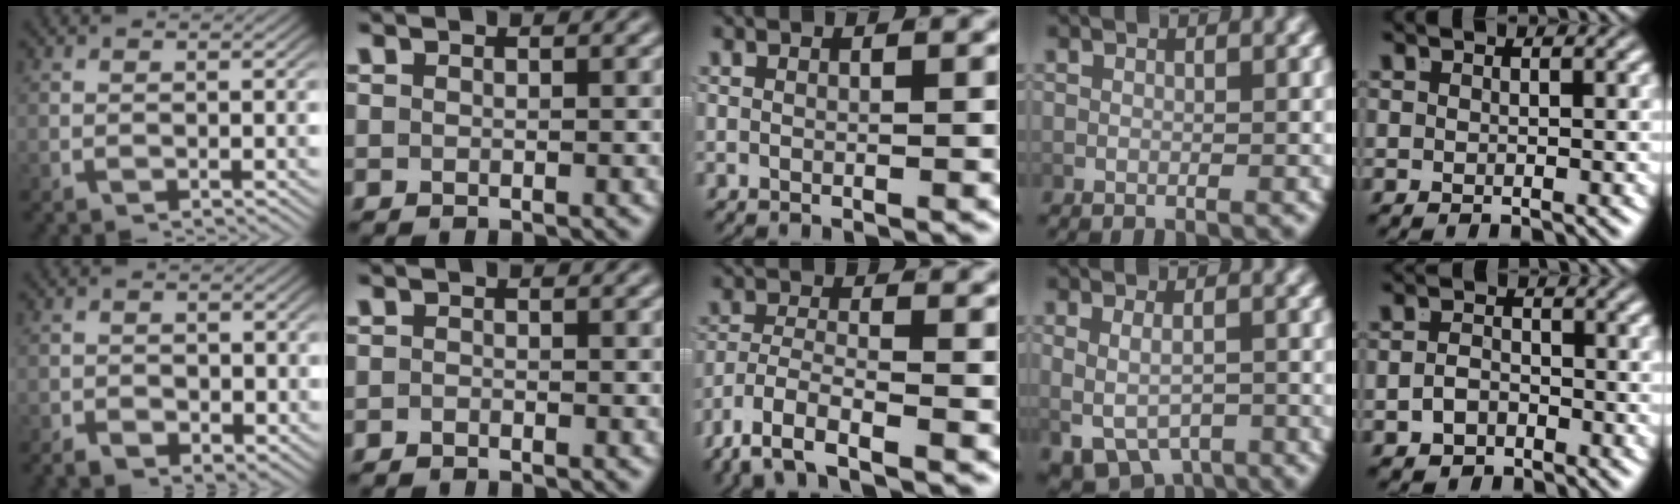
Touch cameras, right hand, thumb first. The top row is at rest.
{"thumb": {"total": 2.7, "force": [-0.6, 2.0, 1.7], "torque": [-0.022, -0.013, -0.009]}, "index": {"total": 1.0, "force": [-0.8, -0.6, -0.3], "torque": [0.007, -0.008, -0.011]}, "middle": {"total": 5.7, "force": [-4.2, 1.9, 3.3], "torque": [-0.067, -0.016, -0.067]}, "ring": {"total": 5.5, "force": [-2.7, 3.9, 2.8], "torque": [-0.060, -0.030, -0.031]}, "little": {"total": 2.0, "force": [-1.5, 1.3, 0.5], "torque": [-0.015, -0.019, -0.016]}}